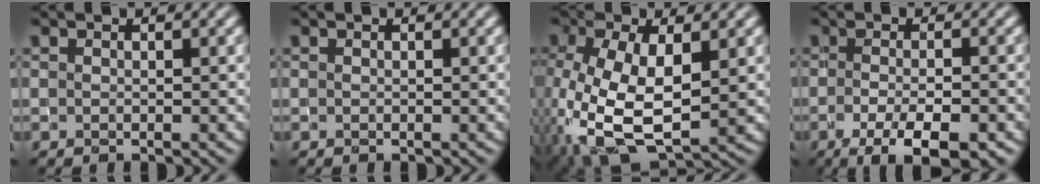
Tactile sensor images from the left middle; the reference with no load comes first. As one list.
[{"total": 0.0}, {"total": 10.1, "force": [-1.9, 5.3, 8.4], "torque": [-0.199, -0.020, -0.033]}, {"total": 5.8, "force": [-3.0, 1.5, 4.7], "torque": [-0.073, -0.007, -0.043]}]